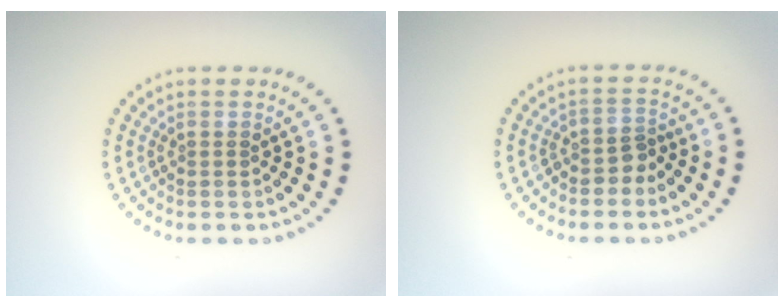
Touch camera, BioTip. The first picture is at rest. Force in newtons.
{"total": 1.9, "press": 1.5, "slide": 1.3}